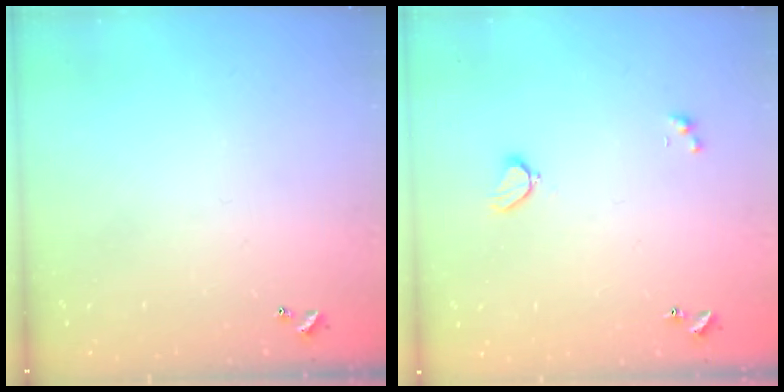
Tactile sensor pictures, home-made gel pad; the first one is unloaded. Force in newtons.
{"total": 1.9, "press": 1.9, "slide": 0.6}